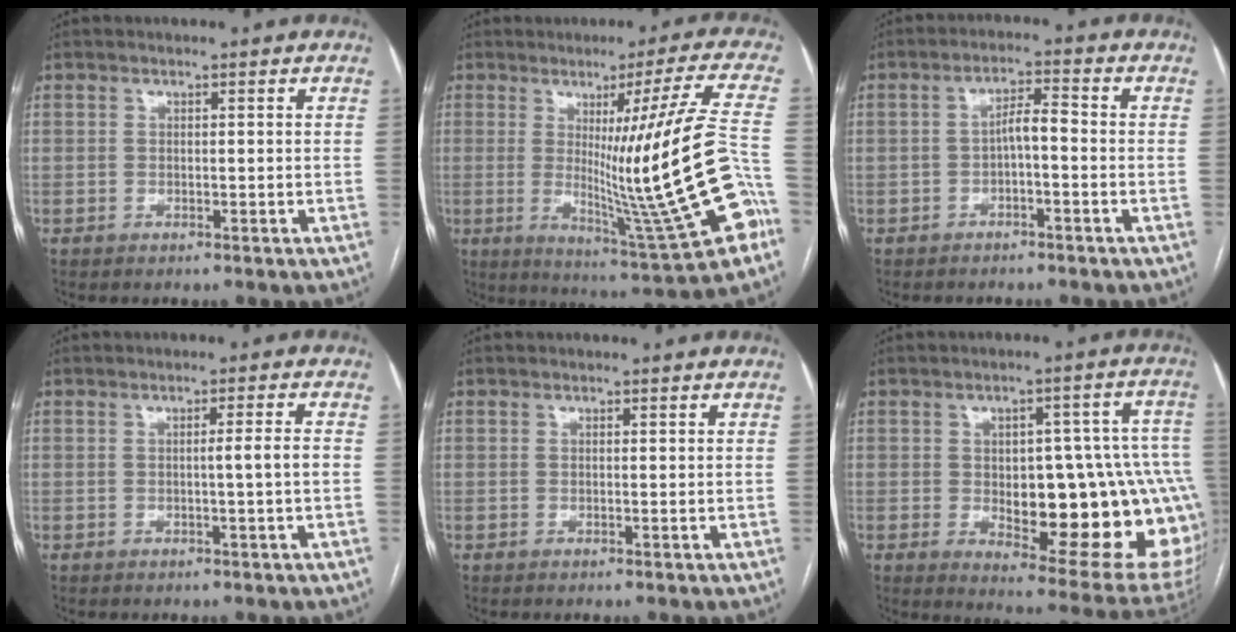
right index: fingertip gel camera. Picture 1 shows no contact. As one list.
[{"total": 20.9, "force": [-3.2, -2.3, 20.5], "torque": [-0.290, -0.023, -0.054]}, {"total": 3.5, "force": [-0.8, 0.9, 3.3], "torque": [-0.056, 0.015, -0.012]}, {"total": 2.5, "force": [-0.4, -0.6, 2.4], "torque": [-0.034, 0.001, -0.005]}, {"total": 0.0}, {"total": 23.9, "force": [-3.1, 7.8, 22.4], "torque": [-0.195, 0.027, -0.007]}]